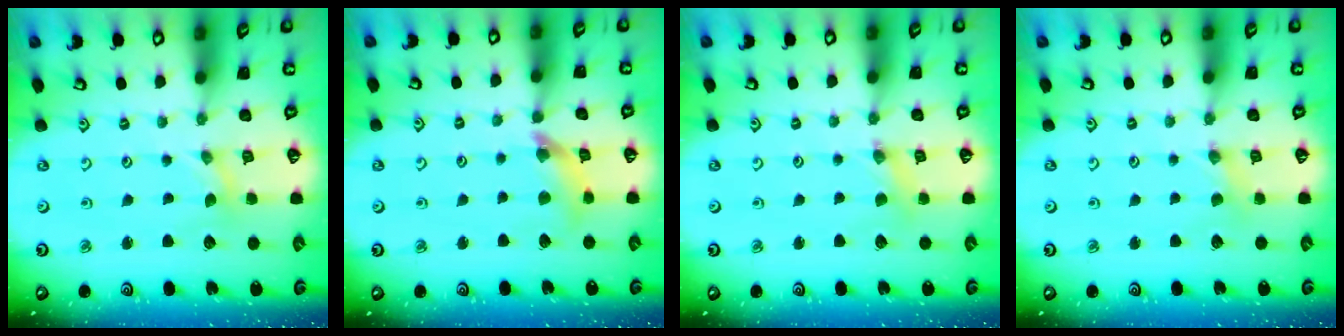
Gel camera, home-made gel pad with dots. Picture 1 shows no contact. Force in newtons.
{"total": 10.2, "press": 10.1, "slide": 1.3}
{"total": 1.9, "press": 1.8, "slide": 0.3}
{"total": 2.8, "press": 2.8, "slide": 0.3}